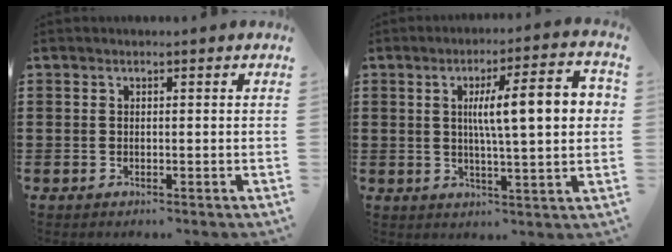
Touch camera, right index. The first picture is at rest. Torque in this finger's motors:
{"motor_torque": [1.55, -0.59, 1.05, 0.20]}